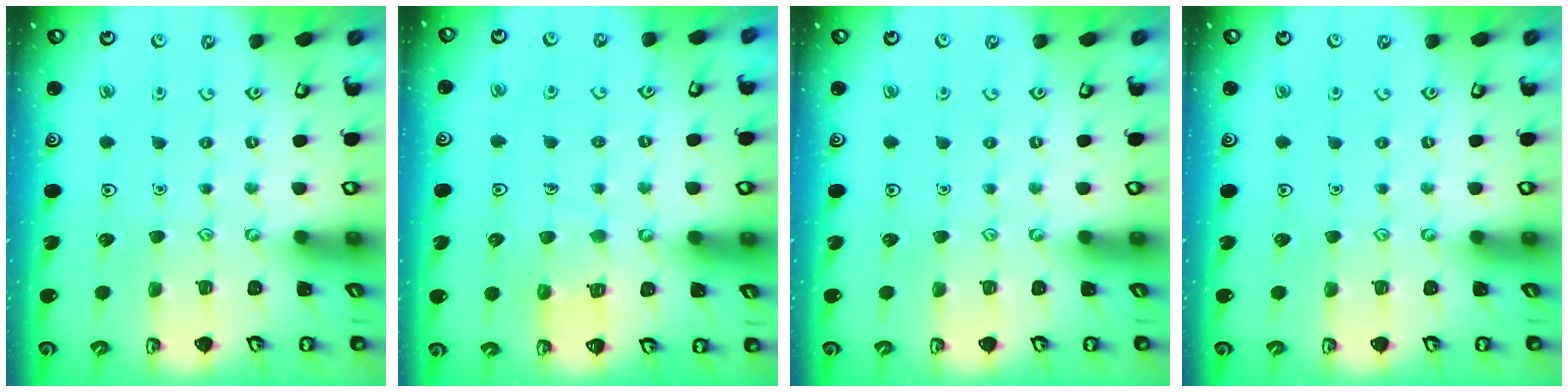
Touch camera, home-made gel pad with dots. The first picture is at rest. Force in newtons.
{"total": 6.6, "press": 6.6, "slide": 0.5}
{"total": 0.0}
{"total": 0.0}